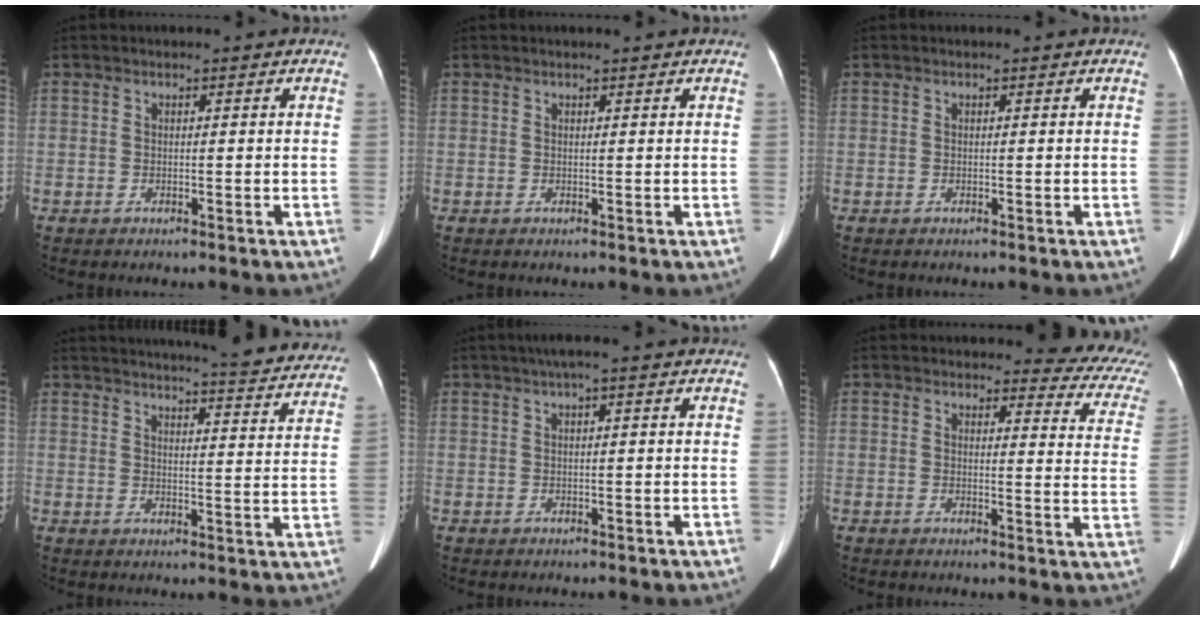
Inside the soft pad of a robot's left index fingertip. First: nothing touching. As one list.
[{"total": 0.0}, {"total": 0.0}, {"total": 24.0, "force": [22.3, 2.2, 8.5], "torque": [-0.113, -0.060, 0.254]}, {"total": 2.1, "force": [1.0, 0.0, 1.9], "torque": [-0.040, 0.016, 0.019]}, {"total": 9.8, "force": [9.2, 2.8, 2.0], "torque": [0.013, -0.052, 0.065]}]